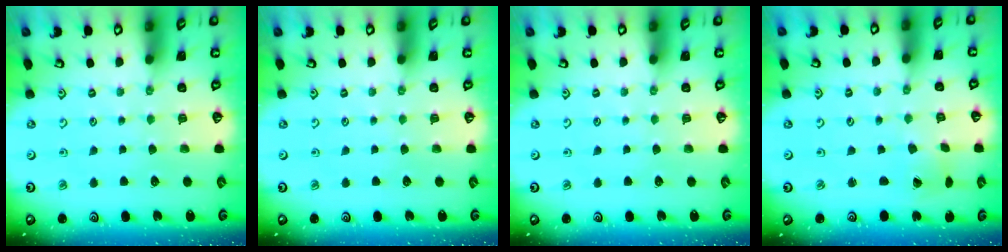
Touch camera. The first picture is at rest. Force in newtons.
{"total": 0.0}
{"total": 0.0}
{"total": 1.1, "press": 1.1, "slide": 0.1}